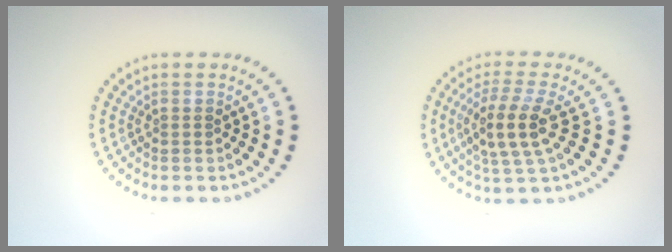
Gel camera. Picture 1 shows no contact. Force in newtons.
{"total": 4.0, "press": 3.6, "slide": 1.9}